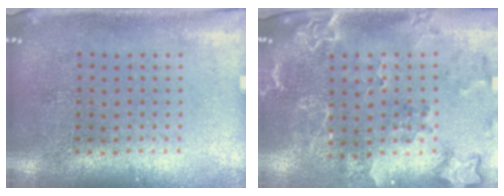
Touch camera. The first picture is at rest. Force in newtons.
{"total": 2.0, "press": 1.9, "slide": 0.7}